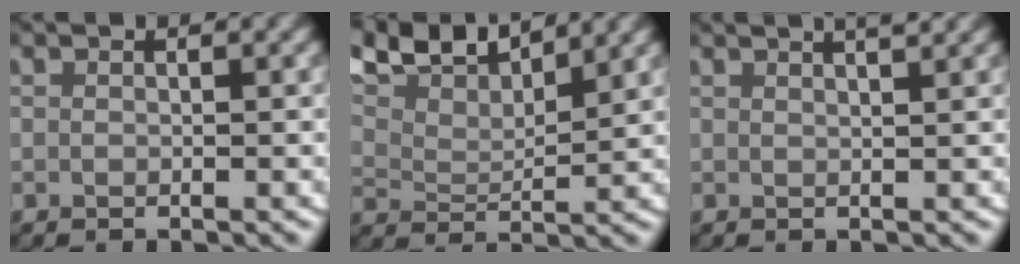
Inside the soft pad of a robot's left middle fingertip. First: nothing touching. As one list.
[{"total": 8.5, "force": [6.6, 3.1, 4.4], "torque": [-0.095, 0.019, 0.102]}, {"total": 4.0, "force": [2.8, 1.2, 2.6], "torque": [-0.032, 0.012, 0.039]}]